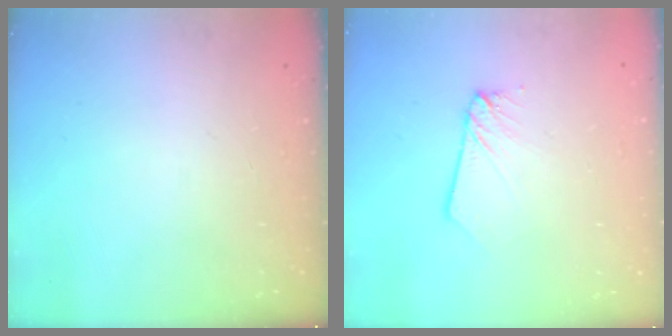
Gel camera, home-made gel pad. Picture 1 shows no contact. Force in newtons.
{"total": 2.3, "press": 2.3, "slide": 0.2}